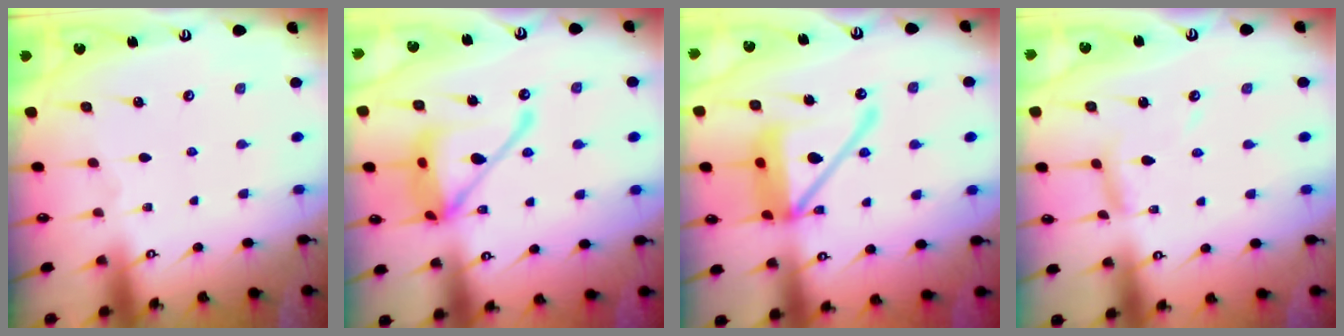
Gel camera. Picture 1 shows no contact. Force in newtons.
{"total": 17.8, "press": 17.7, "slide": 1.7}
{"total": 16.8, "press": 16.7, "slide": 2.2}
{"total": 6.6, "press": 6.6, "slide": 0.5}